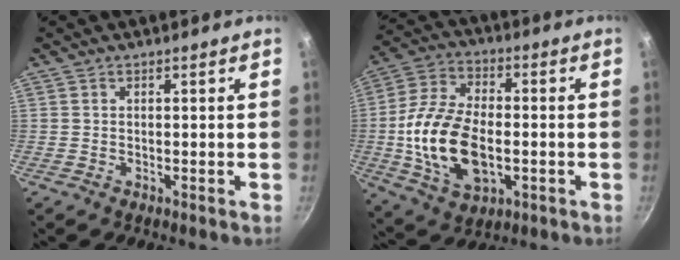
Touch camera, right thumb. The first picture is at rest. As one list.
[{"total": 17.8, "force": [-2.4, 10.5, 14.2], "torque": [-0.263, 0.018, -0.042]}]